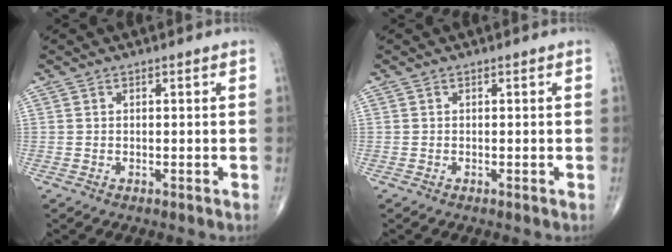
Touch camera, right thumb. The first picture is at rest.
{"total": 0.0}